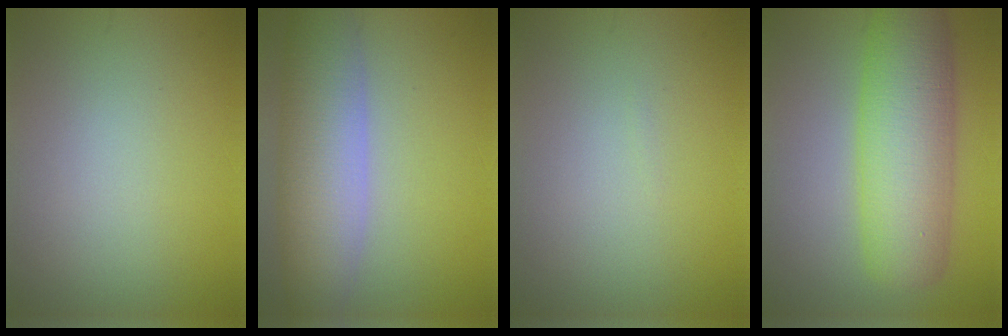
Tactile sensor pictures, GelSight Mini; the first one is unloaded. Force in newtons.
{"total": 7.5, "press": 7.5, "slide": 0.6}
{"total": 0.0}
{"total": 8.4, "press": 8.4, "slide": 0.2}